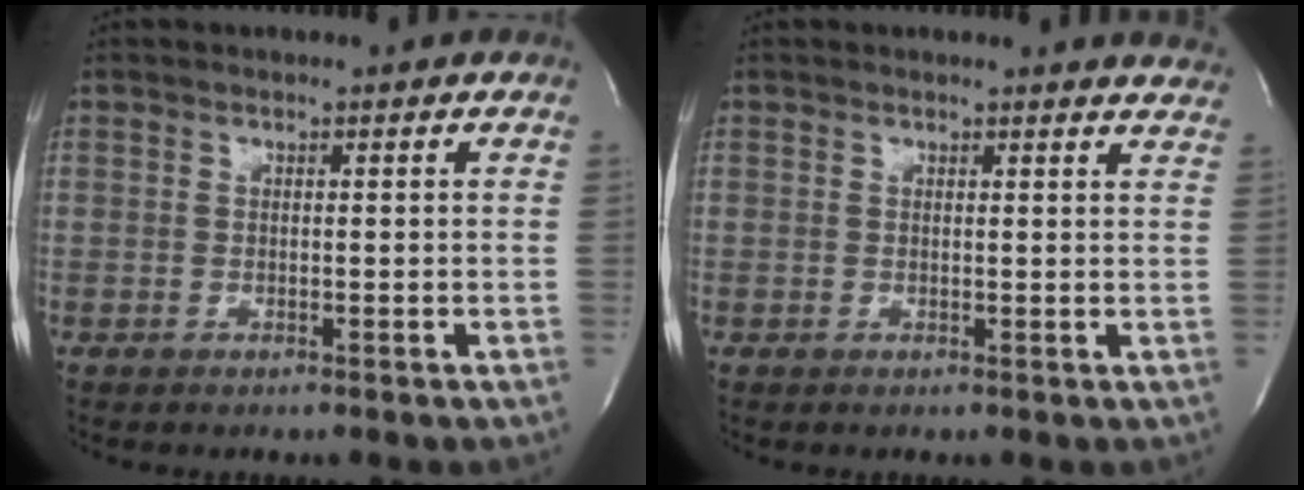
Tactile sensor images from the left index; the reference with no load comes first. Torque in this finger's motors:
{"motor_torque": [0.38, -0.77, 0.07, 0.01]}